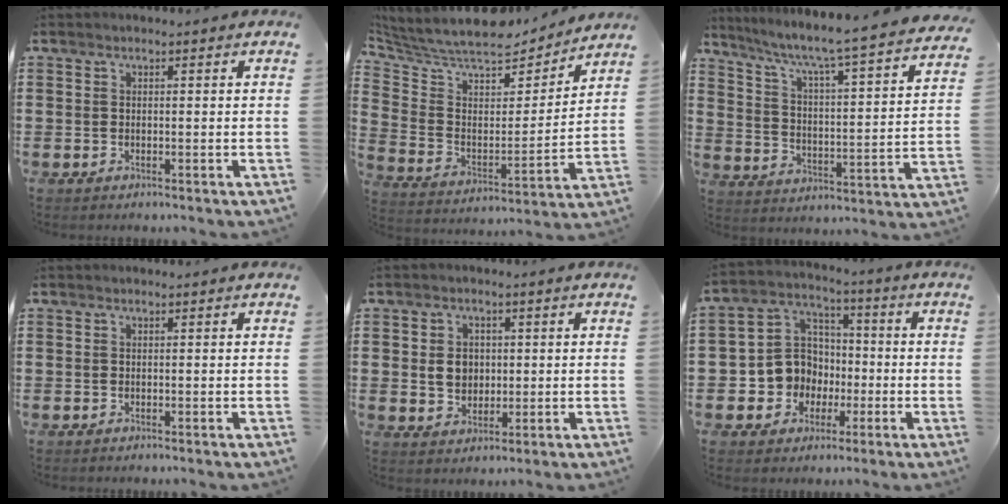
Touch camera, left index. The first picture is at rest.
{"total": 8.0, "force": [7.3, 2.4, 2.4], "torque": [-0.087, -0.053, 0.124]}
{"total": 5.2, "force": [4.4, -0.7, 2.8], "torque": [-0.076, -0.050, 0.060]}
{"total": 0.0}
{"total": 4.1, "force": [0.4, 3.3, 2.4], "torque": [-0.049, 0.006, 0.002]}
{"total": 8.2, "force": [-1.2, 7.9, 1.8], "torque": [-0.083, 0.002, -0.023]}